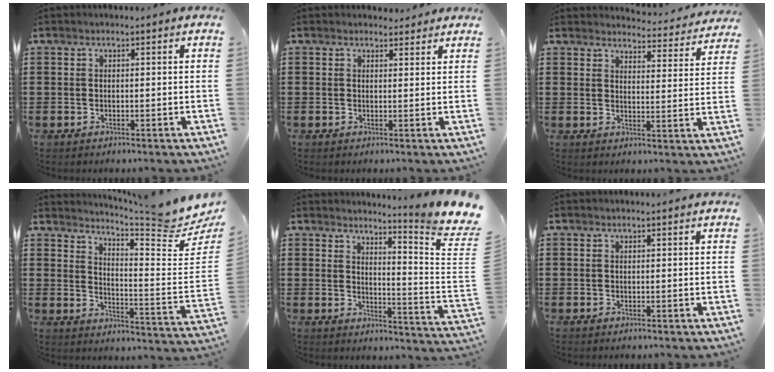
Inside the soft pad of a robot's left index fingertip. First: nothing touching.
{"total": 1.8, "force": [1.5, 1.0, 0.1], "torque": [0.002, 0.003, 0.028]}
{"total": 4.1, "force": [4.1, 0.2, 0.5], "torque": [-0.013, -0.034, 0.067]}
{"total": 7.5, "force": [6.8, -0.3, 3.3], "torque": [-0.070, -0.067, 0.109]}
{"total": 6.2, "force": [5.0, -0.8, 3.5], "torque": [-0.065, -0.050, 0.076]}
{"total": 0.0}